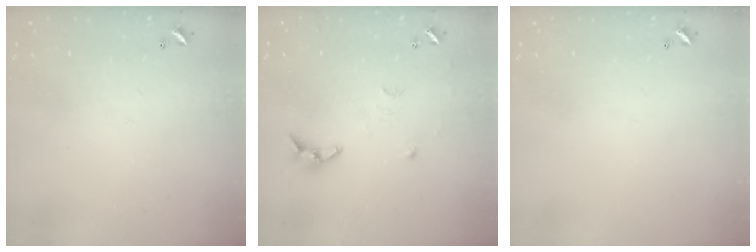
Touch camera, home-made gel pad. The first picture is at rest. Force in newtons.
{"total": 9.0, "press": 9.0, "slide": 0.5}
{"total": 0.0}